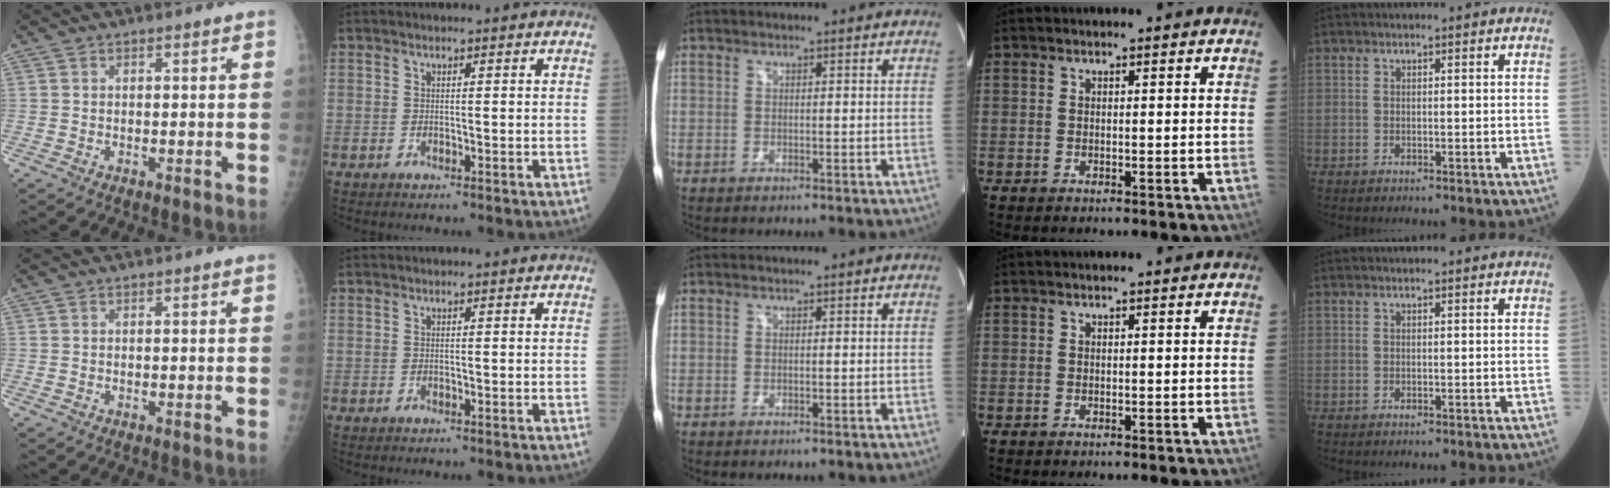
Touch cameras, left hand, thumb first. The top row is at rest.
{}